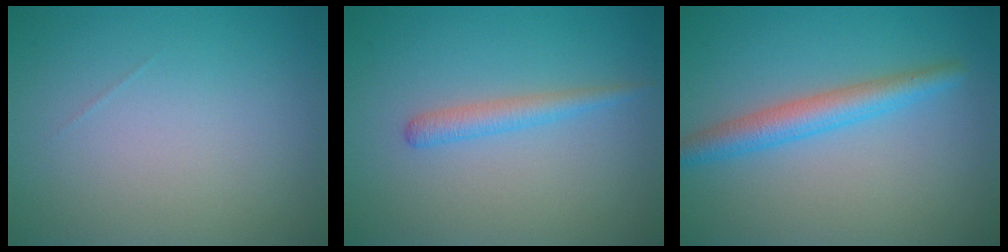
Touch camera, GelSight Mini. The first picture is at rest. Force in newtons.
{"total": 1.8, "press": 1.8, "slide": 0.1}
{"total": 3.4, "press": 3.4, "slide": 0.0}